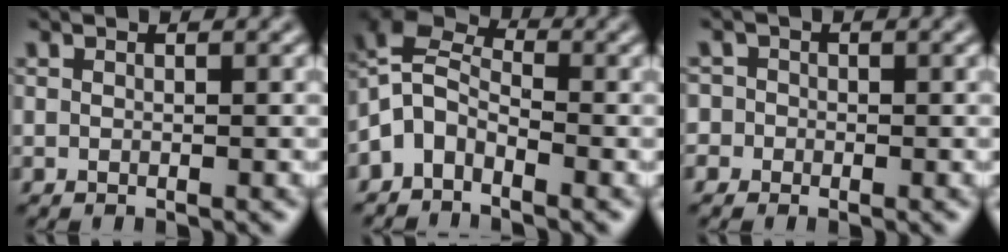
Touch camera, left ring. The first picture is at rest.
{"total": 4.3, "force": [-2.4, 2.6, 2.5], "torque": [-0.050, 0.007, -0.066]}
{"total": 2.3, "force": [-0.5, 2.2, 0.3], "torque": [0.017, 0.016, -0.036]}